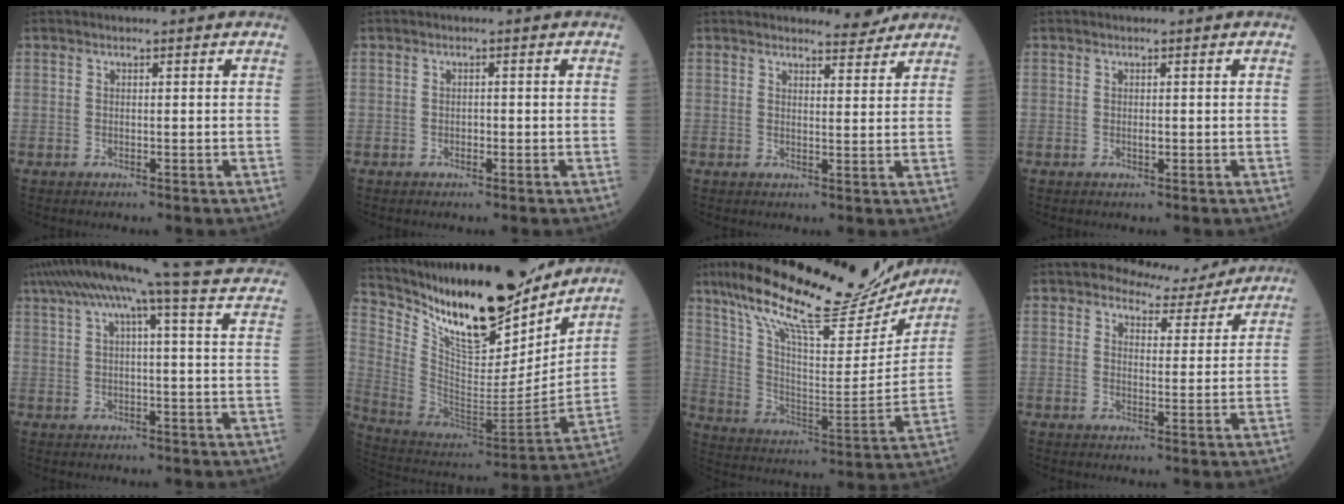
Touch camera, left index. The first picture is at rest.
{"total": 0.6, "force": [-0.3, 0.5, 0.3], "torque": [-0.004, 0.002, -0.007]}
{"total": 3.4, "force": [3.3, 0.6, 0.3], "torque": [-0.009, -0.011, 0.040]}
{"total": 0.5, "force": [-0.1, 0.3, 0.4], "torque": [-0.009, -0.001, -0.001]}
{"total": 25.1, "force": [21.5, 0.3, 13.0], "torque": [-0.223, 0.018, 0.271]}
{"total": 22.8, "force": [18.3, 5.9, 12.1], "torque": [-0.215, -0.028, 0.310]}
{"total": 25.1, "force": [20.7, 5.3, 13.2], "torque": [-0.228, 0.006, 0.312]}
{"total": 5.6, "force": [5.3, 1.9, 0.2], "torque": [-0.006, 0.001, 0.069]}